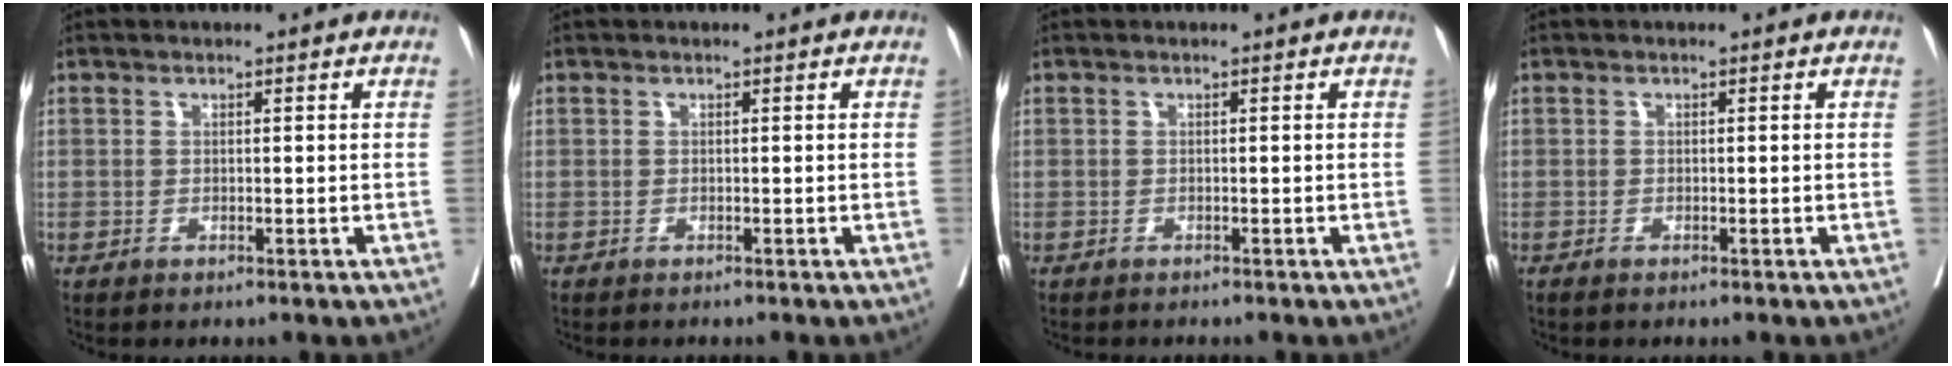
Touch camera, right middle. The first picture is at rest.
{"total": 0.7, "force": [-0.6, 0.1, 0.2], "torque": [-0.003, -0.002, -0.012]}
{"total": 1.2, "force": [-1.1, 0.2, 0.3], "torque": [-0.014, -0.005, -0.016]}
{"total": 0.8, "force": [-0.6, 0.1, 0.4], "torque": [-0.010, -0.003, -0.011]}